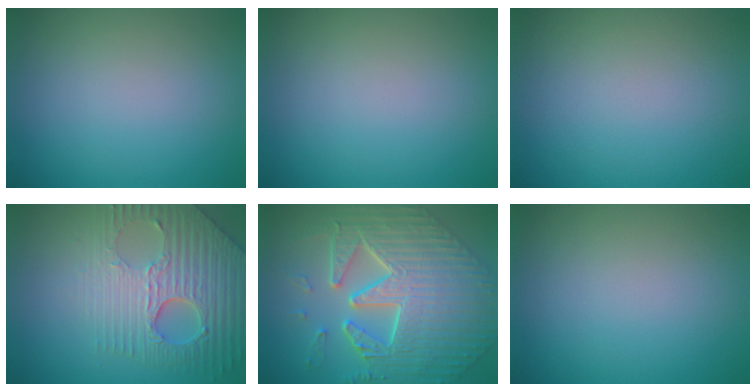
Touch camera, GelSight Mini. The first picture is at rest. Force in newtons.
{"total": 0.0}
{"total": 0.0}
{"total": 6.7, "press": 5.5, "slide": 4.0}
{"total": 10.4, "press": 7.4, "slide": 7.3}
{"total": 0.0}